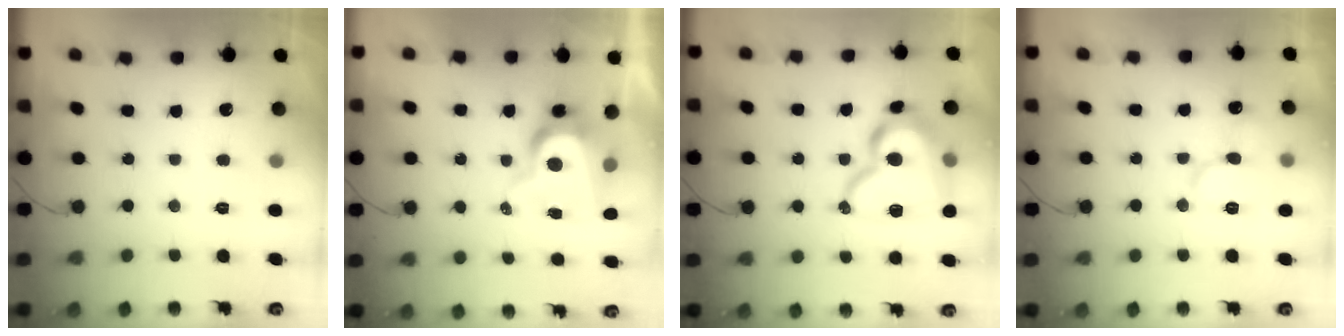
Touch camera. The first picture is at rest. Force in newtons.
{"total": 9.0, "press": 8.9, "slide": 0.9}
{"total": 17.8, "press": 17.7, "slide": 1.7}
{"total": 11.0, "press": 10.9, "slide": 1.5}